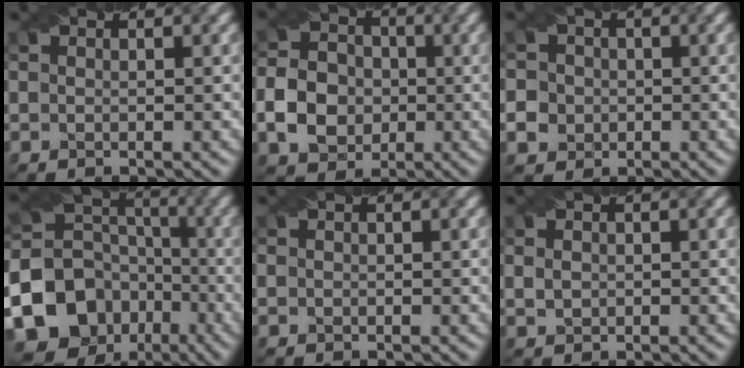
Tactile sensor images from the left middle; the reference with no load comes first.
{"total": 5.5, "force": [-1.4, 4.6, 2.6], "torque": [-0.052, 0.003, -0.035]}
{"total": 6.3, "force": [-1.4, 6.0, 1.3], "torque": [-0.034, 0.007, -0.047]}
{"total": 17.1, "force": [-7.9, 14.0, 5.8], "torque": [-0.135, -0.033, -0.142]}
{"total": 0.0}
{"total": 1.2, "force": [0.0, 1.0, 0.6], "torque": [-0.015, 0.001, 0.002]}